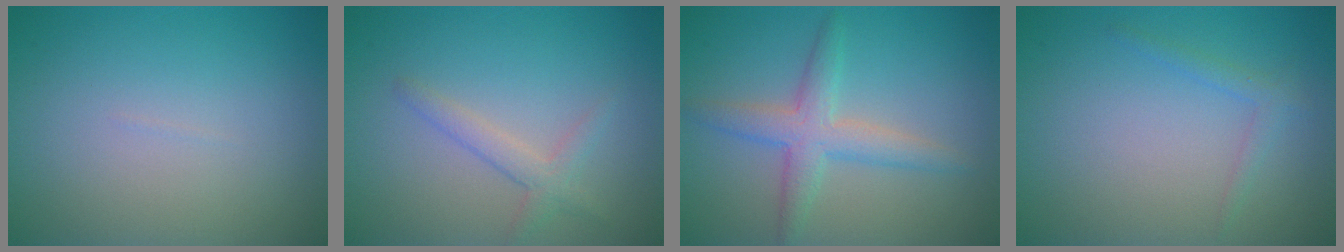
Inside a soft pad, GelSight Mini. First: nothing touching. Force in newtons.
{"total": 2.0, "press": 2.0, "slide": 0.1}
{"total": 3.5, "press": 3.5, "slide": 0.1}
{"total": 1.3, "press": 1.2, "slide": 0.1}